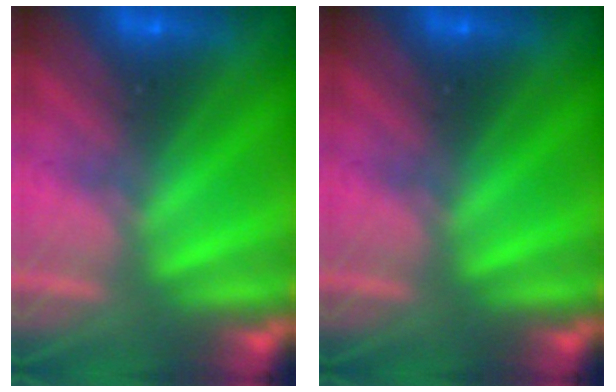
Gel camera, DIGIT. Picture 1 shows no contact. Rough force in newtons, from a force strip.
{"total": 0.0}